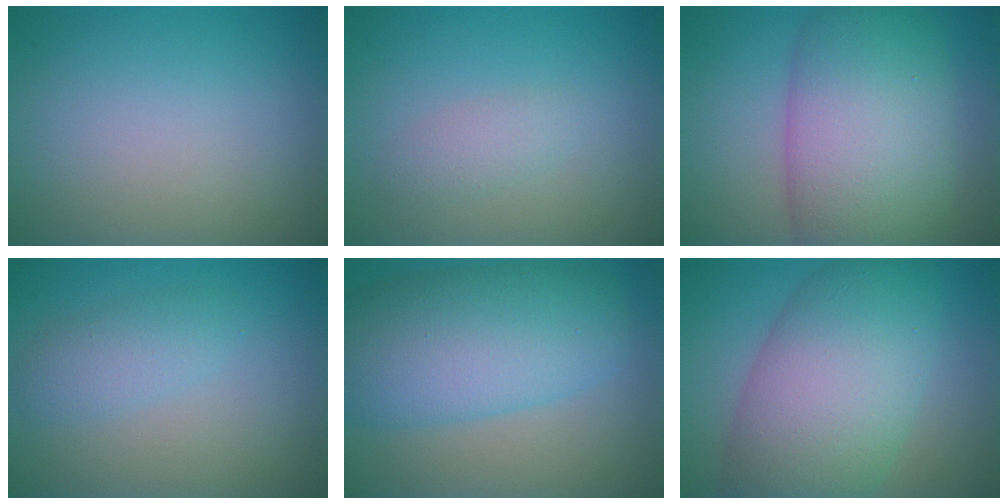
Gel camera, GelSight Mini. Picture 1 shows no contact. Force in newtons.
{"total": 1.5, "press": 1.5, "slide": 0.1}
{"total": 11.2, "press": 11.2, "slide": 0.3}
{"total": 2.2, "press": 2.2, "slide": 0.1}
{"total": 9.5, "press": 9.5, "slide": 0.2}
{"total": 10.8, "press": 10.8, "slide": 0.4}